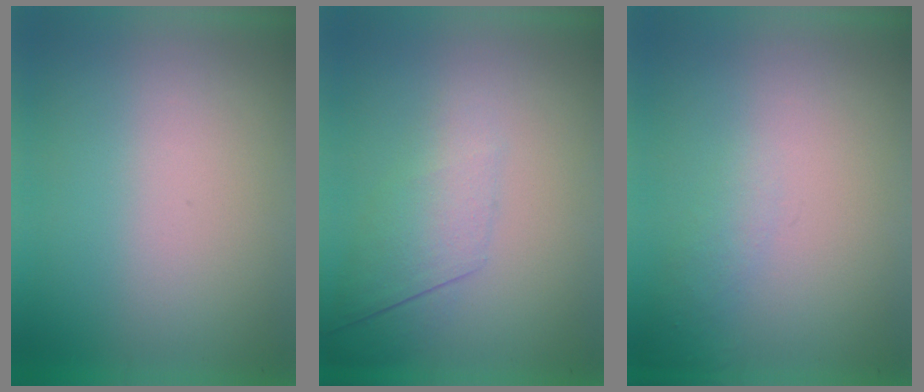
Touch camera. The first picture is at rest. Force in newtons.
{"total": 2.3}
{"total": 1.3}